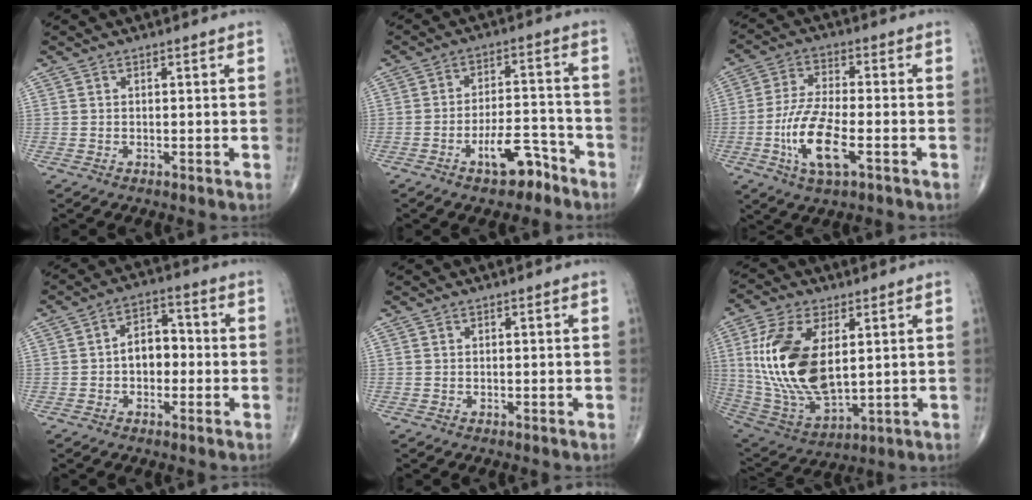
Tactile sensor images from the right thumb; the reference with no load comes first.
{"total": 8.2, "force": [-5.3, 3.5, 5.2], "torque": [-0.068, 0.049, -0.084]}
{"total": 11.5, "force": [-3.9, 4.0, 10.1], "torque": [-0.207, 0.011, -0.074]}
{"total": 6.7, "force": [-0.7, 4.5, 4.8], "torque": [-0.056, 0.026, -0.022]}
{"total": 0.0}
{"total": 20.0, "force": [3.4, 10.4, 16.7], "torque": [-0.336, -0.023, 0.076]}